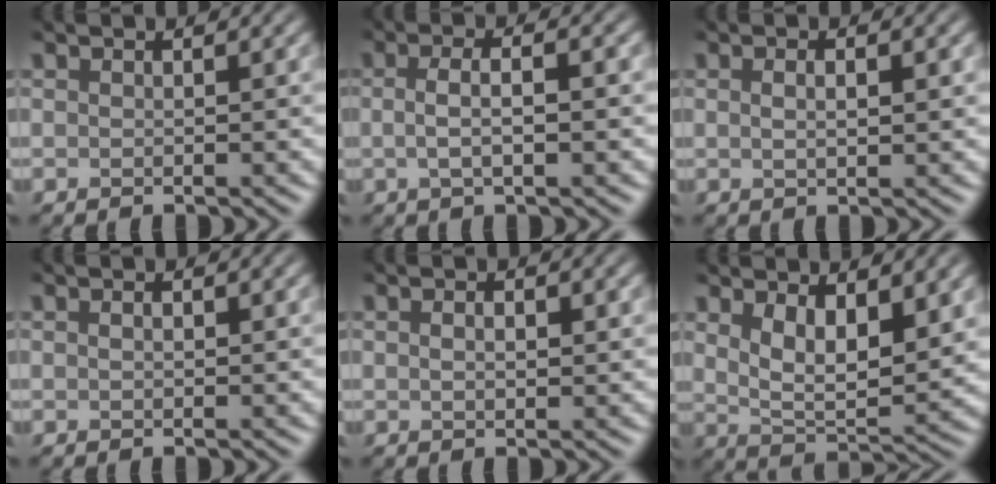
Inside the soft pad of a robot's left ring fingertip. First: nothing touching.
{"total": 2.8, "force": [-1.3, 0.6, 2.5], "torque": [-0.049, -0.004, -0.016]}
{"total": 1.7, "force": [-0.2, 0.6, 1.6], "torque": [-0.016, -0.003, -0.007]}
{"total": 0.5, "force": [-0.4, 0.1, 0.3], "torque": [-0.008, -0.005, -0.001]}
{"total": 1.2, "force": [-0.5, 0.3, 1.0], "torque": [-0.025, -0.007, 0.004]}
{"total": 5.3, "force": [1.0, 2.5, 4.6], "torque": [-0.095, -0.023, 0.034]}